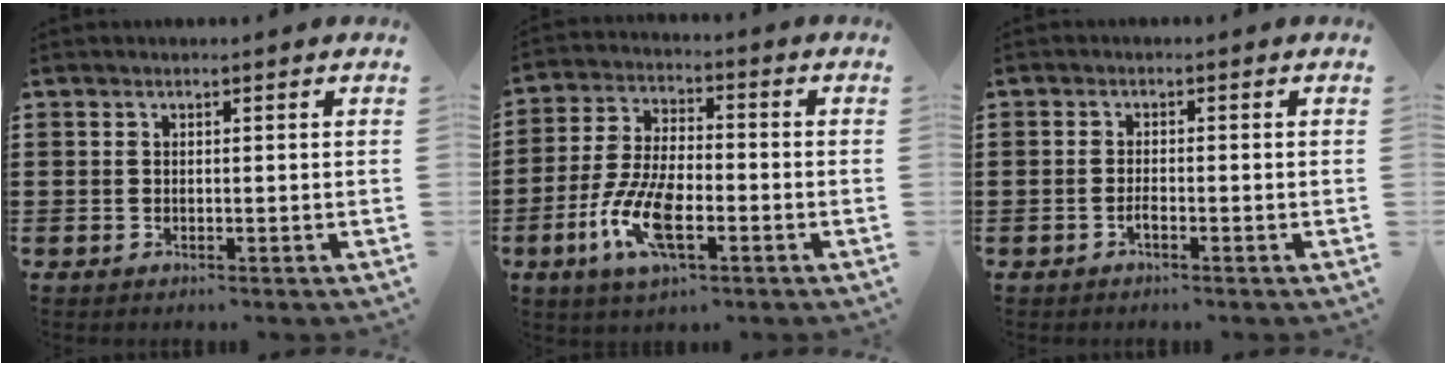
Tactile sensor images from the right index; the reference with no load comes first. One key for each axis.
{"total": 10.1, "fx": -3.9, "fy": 4.0, "fz": 8.5, "tx": -0.197, "ty": -0.010, "tz": -0.075}
{"total": 1.3, "fx": -0.9, "fy": 0.2, "fz": 1.0, "tx": -0.020, "ty": -0.004, "tz": -0.015}